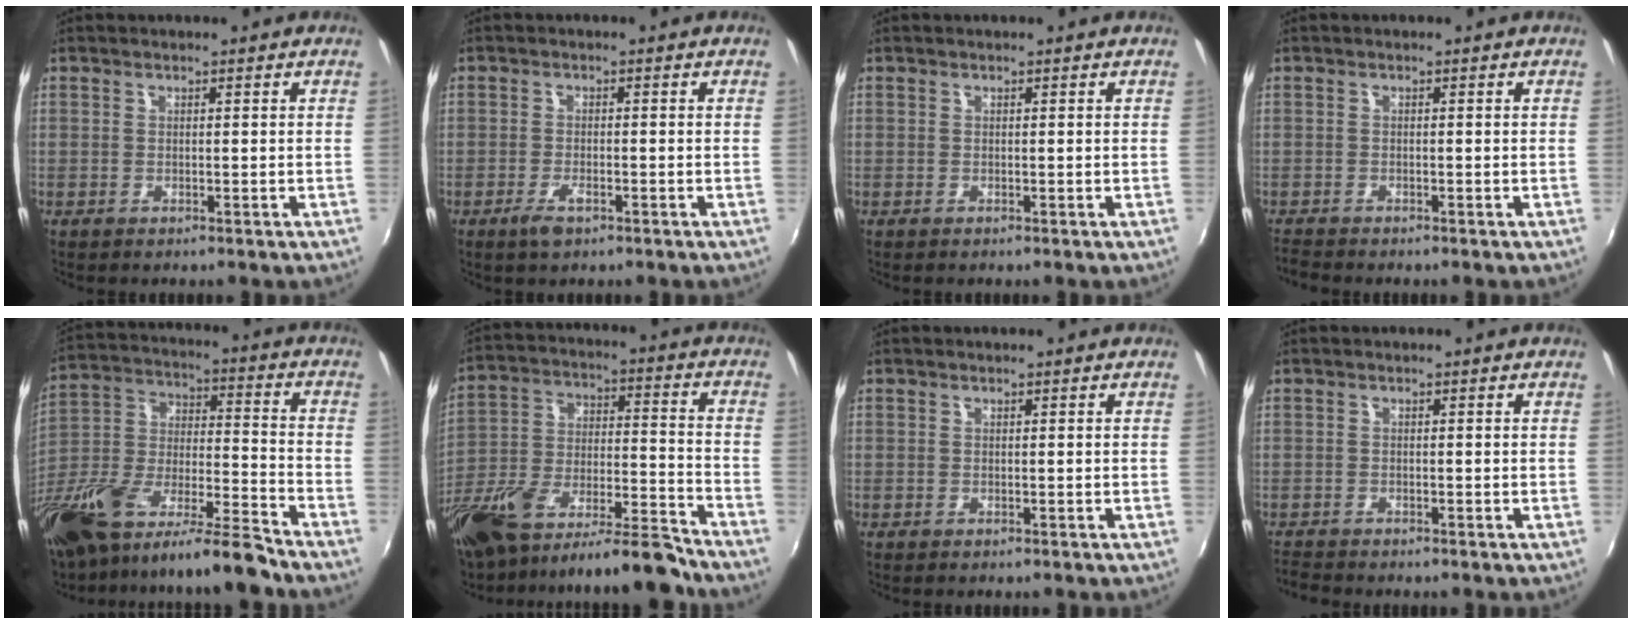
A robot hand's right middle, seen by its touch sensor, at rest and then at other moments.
{"total": 3.3, "force": [-2.0, 1.2, 2.3], "torque": [-0.053, -0.006, -0.039]}
{"total": 0.0}
{"total": 2.1, "force": [-2.1, 0.2, 0.3], "torque": [-0.014, -0.014, -0.045]}
{"total": 20.5, "force": [-15.6, 3.8, 12.8], "torque": [-0.249, -0.025, -0.286]}
{"total": 18.2, "force": [-14.3, 4.4, 10.3], "torque": [-0.196, -0.021, -0.239]}
{"total": 0.0}
{"total": 2.5, "force": [-2.5, 0.3, 0.4], "torque": [-0.020, -0.015, -0.052]}